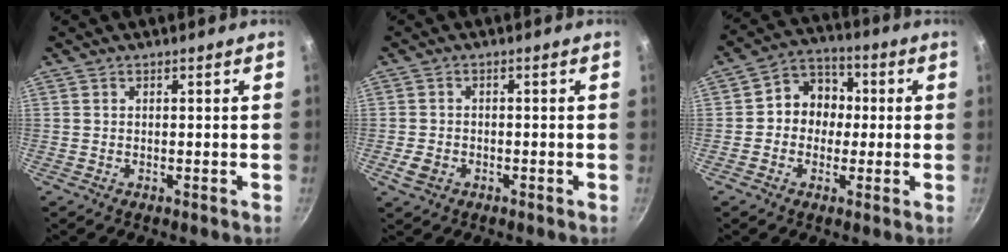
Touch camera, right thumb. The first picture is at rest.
{"total": 3.3, "force": [-1.4, 2.4, 1.8], "torque": [-0.034, 0.011, -0.025]}
{"total": 8.9, "force": [0.1, 7.8, 4.2], "torque": [-0.017, 0.023, -0.017]}